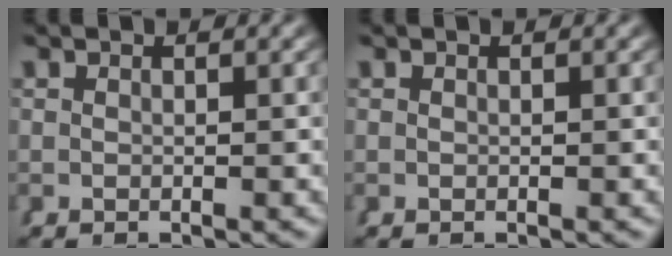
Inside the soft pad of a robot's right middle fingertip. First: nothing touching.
{"total": 0.0}